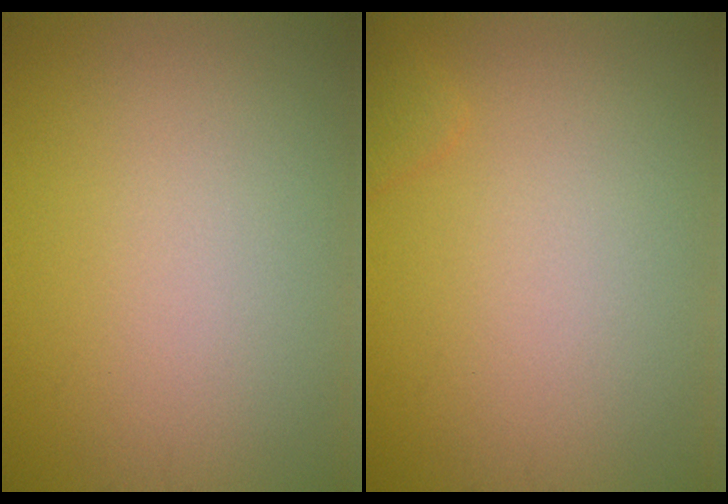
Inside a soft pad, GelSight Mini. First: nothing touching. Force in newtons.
{"total": 0.8, "press": 0.8, "slide": 0.1}